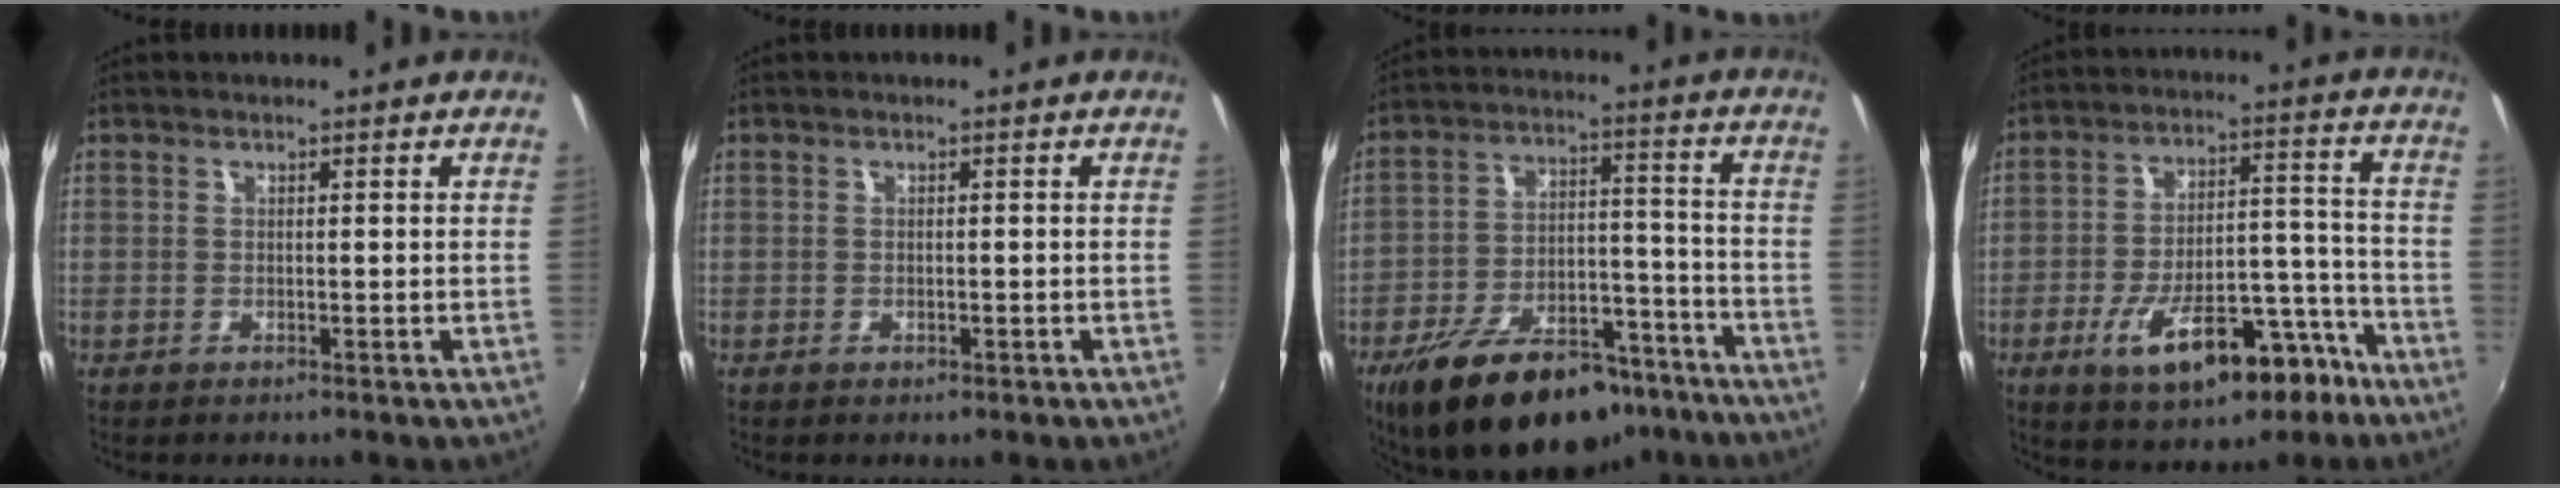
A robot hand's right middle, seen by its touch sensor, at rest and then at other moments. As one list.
[{"total": 1.0, "force": [-0.6, 0.6, 0.5], "torque": [-0.008, -0.004, -0.011]}, {"total": 22.9, "force": [-16.6, 10.3, 12.0], "torque": [-0.221, 0.006, -0.238]}, {"total": 16.4, "force": [-9.7, 7.0, 11.2], "torque": [-0.194, 0.017, -0.134]}]